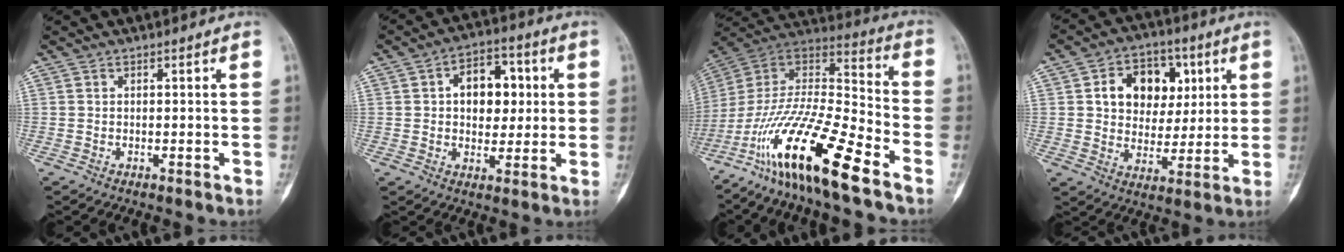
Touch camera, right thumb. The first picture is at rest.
{"total": 10.8, "force": [1.9, 7.2, 7.8], "torque": [-0.068, 0.007, 0.026]}
{"total": 24.4, "force": [-14.1, 5.1, 19.3], "torque": [-0.407, 0.043, -0.260]}
{"total": 13.5, "force": [4.0, 10.1, 8.1], "torque": [-0.071, -0.001, 0.066]}